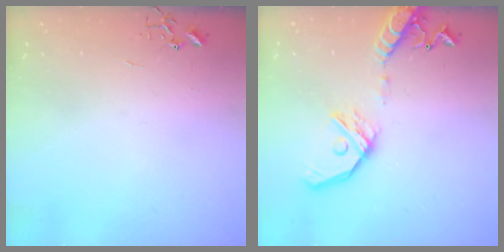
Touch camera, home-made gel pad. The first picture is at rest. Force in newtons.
{"total": 16.3, "press": 16.0, "slide": 3.2}